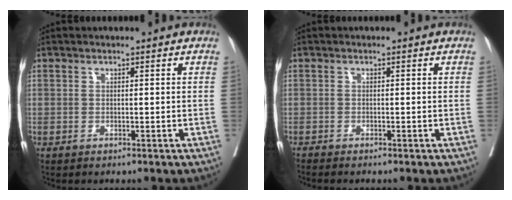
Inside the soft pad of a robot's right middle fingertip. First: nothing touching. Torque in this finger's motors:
{"motor_torque": [0.48, -0.59, 0.04, 0.00]}